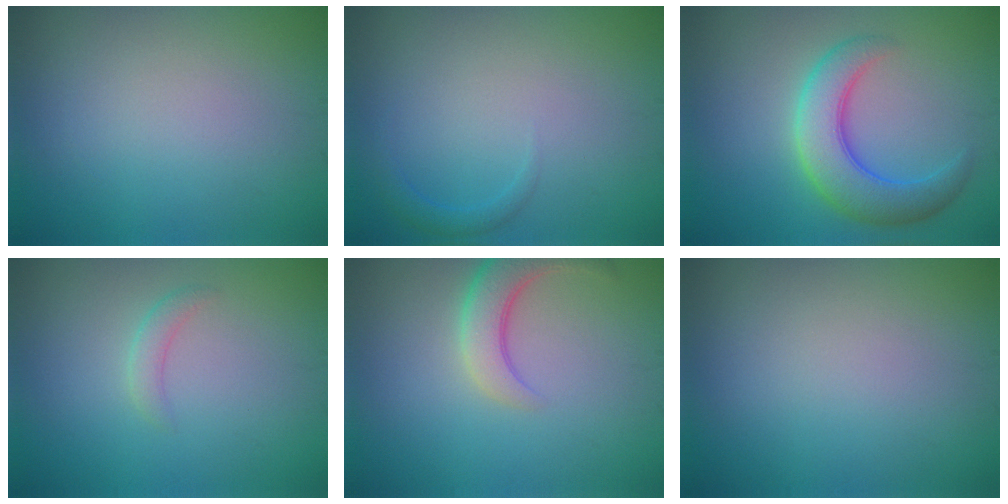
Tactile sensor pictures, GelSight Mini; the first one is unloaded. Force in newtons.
{"total": 1.2, "press": 1.1, "slide": 0.2}
{"total": 6.1, "press": 6.1, "slide": 0.2}
{"total": 1.3, "press": 1.3, "slide": 0.0}
{"total": 4.3, "press": 4.2, "slide": 0.6}
{"total": 0.0}